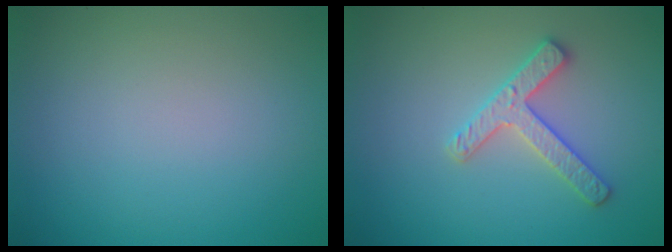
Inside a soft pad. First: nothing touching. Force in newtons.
{"total": 2.7, "press": 2.7, "slide": 0.3}